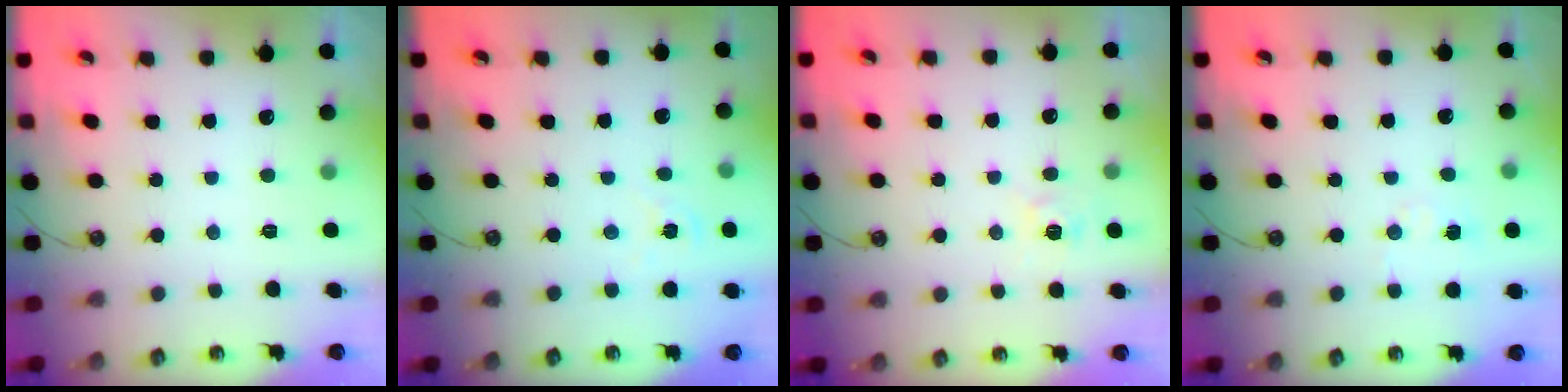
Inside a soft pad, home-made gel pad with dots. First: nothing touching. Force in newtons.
{"total": 1.4, "press": 1.4, "slide": 0.2}
{"total": 5.4, "press": 5.3, "slide": 0.5}
{"total": 5.1, "press": 5.1, "slide": 0.5}